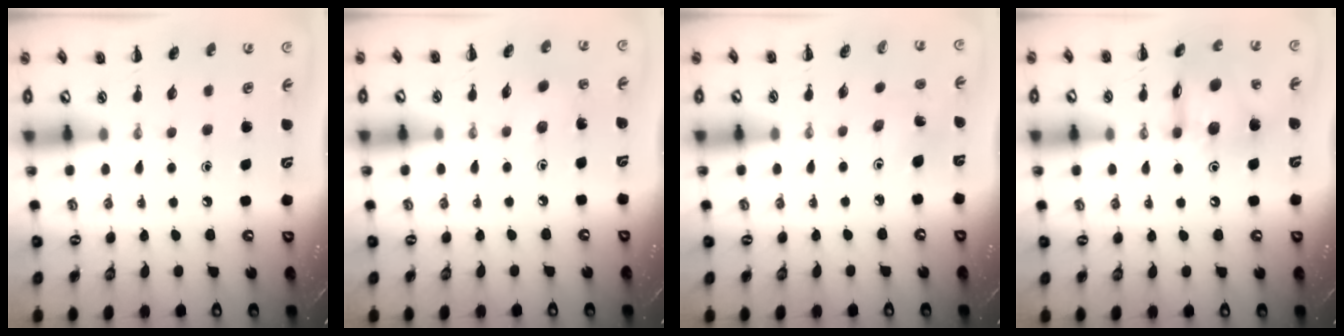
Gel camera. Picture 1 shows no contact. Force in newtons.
{"total": 2.4, "press": 2.3, "slide": 0.7}
{"total": 3.6, "press": 3.5, "slide": 1.0}
{"total": 14.0, "press": 13.8, "slide": 2.5}